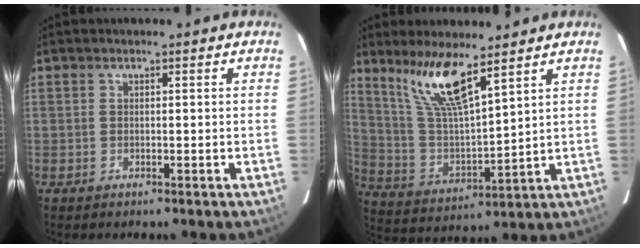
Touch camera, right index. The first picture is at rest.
{"total": 12.1, "force": [8.5, 1.6, 8.4], "torque": [-0.157, -0.001, 0.181]}